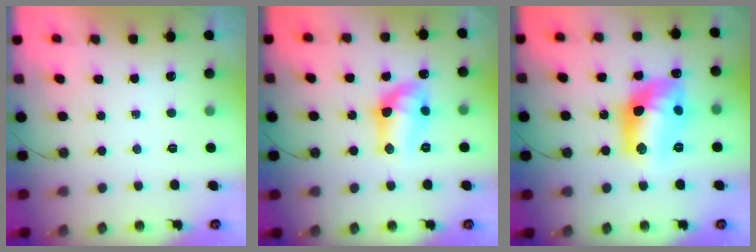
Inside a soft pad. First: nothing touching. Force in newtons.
{"total": 11.7, "press": 11.7, "slide": 0.5}
{"total": 15.6, "press": 15.6, "slide": 1.1}